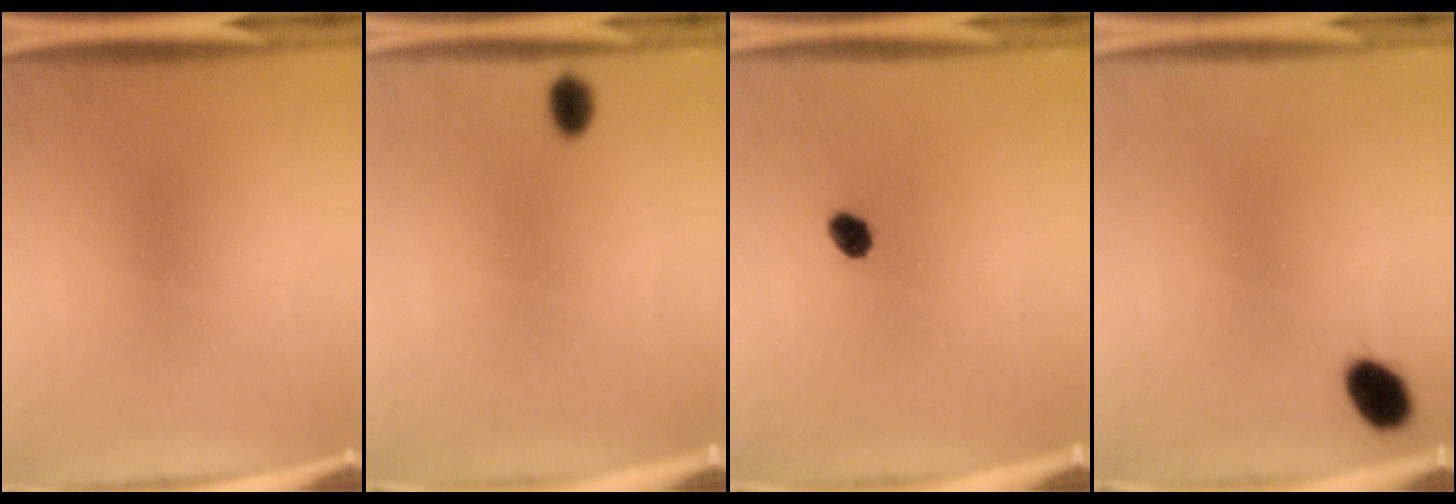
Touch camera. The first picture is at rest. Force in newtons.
{"total": 1.7}
{"total": 3.0}
{"total": 5.4}